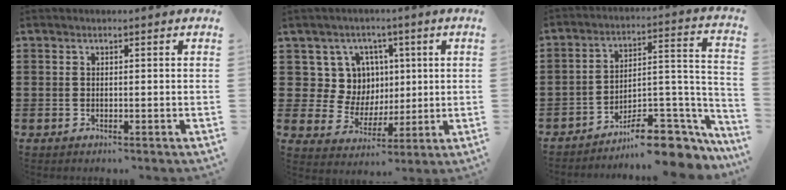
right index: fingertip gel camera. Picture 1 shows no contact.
{"total": 8.9, "force": [2.7, 8.1, 2.2], "torque": [-0.071, -0.002, 0.057]}
{"total": 10.7, "force": [-8.4, 3.7, 5.3], "torque": [-0.051, 0.034, -0.154]}